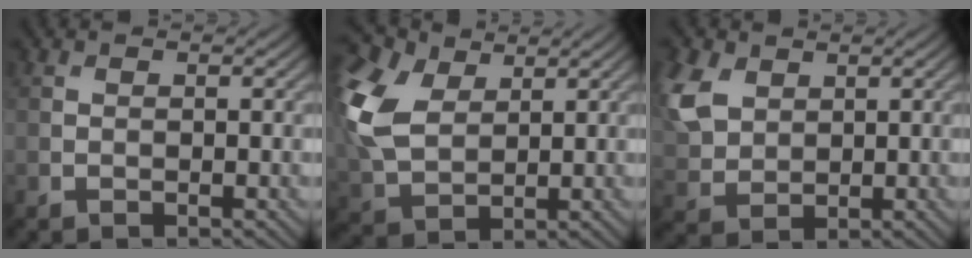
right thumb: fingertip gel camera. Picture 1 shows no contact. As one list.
[{"total": 12.0, "force": [4.2, 7.6, 8.2], "torque": [-0.247, 0.024, 0.086]}, {"total": 7.9, "force": [3.1, 5.5, 4.8], "torque": [-0.160, 0.018, 0.065]}]